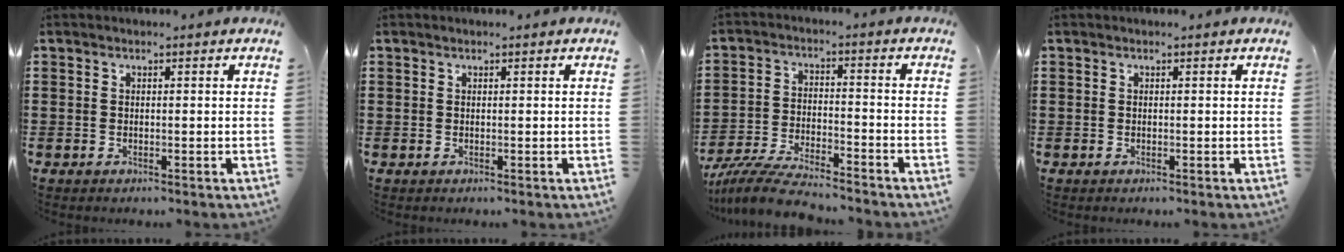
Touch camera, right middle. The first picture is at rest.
{"total": 0.0}
{"total": 7.5, "force": [-7.0, 0.7, 2.6], "torque": [-0.051, 0.010, -0.136]}
{"total": 0.0}